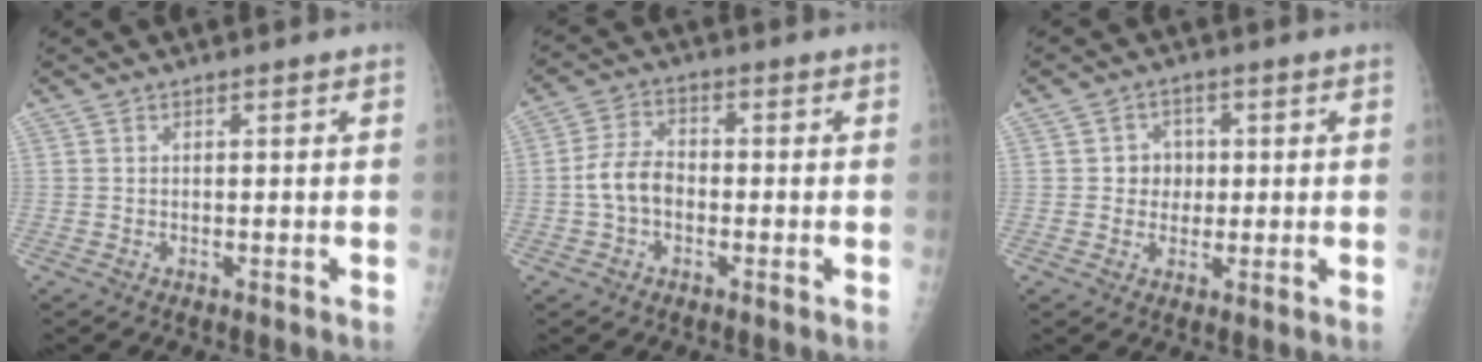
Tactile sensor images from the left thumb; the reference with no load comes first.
{"total": 6.5, "force": [-1.3, 4.5, 4.5], "torque": [-0.080, 0.022, -0.031]}
{"total": 4.2, "force": [0.4, 3.9, 1.6], "torque": [0.006, 0.007, 0.002]}